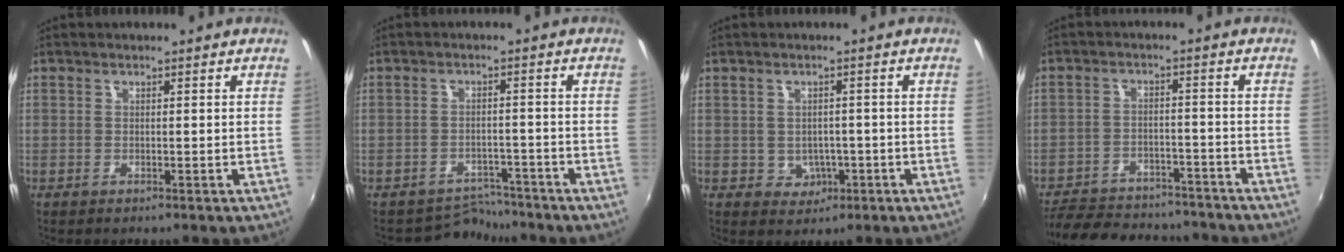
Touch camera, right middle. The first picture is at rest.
{"total": 4.6, "force": [-4.3, 1.4, -1.1], "torque": [0.012, 0.008, -0.068]}
{"total": 3.7, "force": [-0.9, 3.4, 1.0], "torque": [-0.025, 0.005, -0.001]}
{"total": 18.3, "force": [-15.6, 6.9, 6.7], "torque": [-0.157, 0.009, -0.215]}